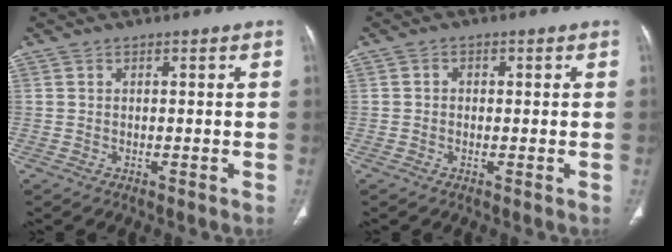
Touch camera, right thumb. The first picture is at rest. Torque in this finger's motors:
{"motor_torque": [-0.64, -0.15, -0.08, 0.19, 0.05]}